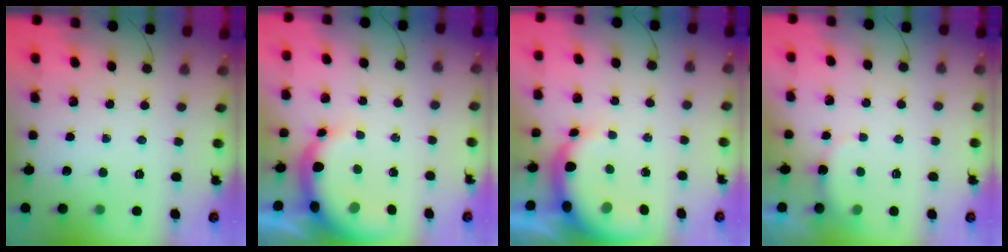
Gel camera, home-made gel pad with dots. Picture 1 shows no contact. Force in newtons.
{"total": 7.7, "press": 7.6, "slide": 1.7}
{"total": 8.6, "press": 8.5, "slide": 1.8}
{"total": 3.0, "press": 2.9, "slide": 0.7}